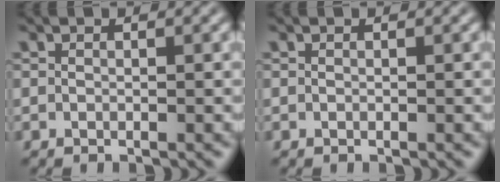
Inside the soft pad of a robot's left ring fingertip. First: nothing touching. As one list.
[{"total": 0.0}]